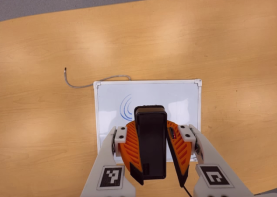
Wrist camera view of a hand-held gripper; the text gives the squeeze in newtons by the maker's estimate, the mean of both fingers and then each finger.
{"total": 10.5, "left": 9.7, "right": 11.2}